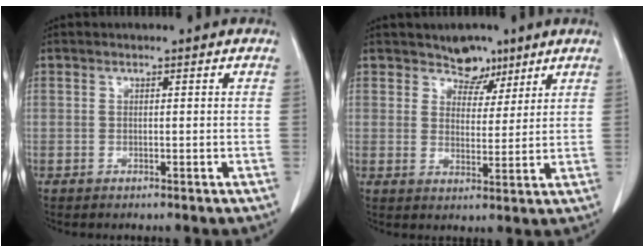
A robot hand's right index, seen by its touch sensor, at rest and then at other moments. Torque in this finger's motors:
{"motor_torque": [-0.13, 0.39, -0.05, -0.01]}